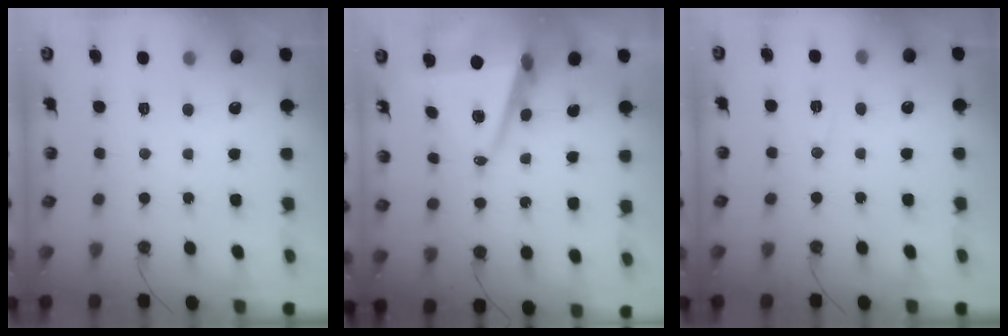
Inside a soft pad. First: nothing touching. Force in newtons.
{"total": 8.5, "press": 7.3, "slide": 4.3}
{"total": 5.2, "press": 4.5, "slide": 2.7}